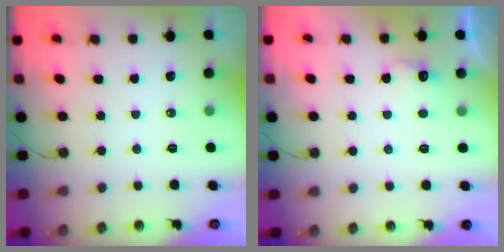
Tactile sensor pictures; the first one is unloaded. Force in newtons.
{"total": 5.7, "press": 5.5, "slide": 1.2}